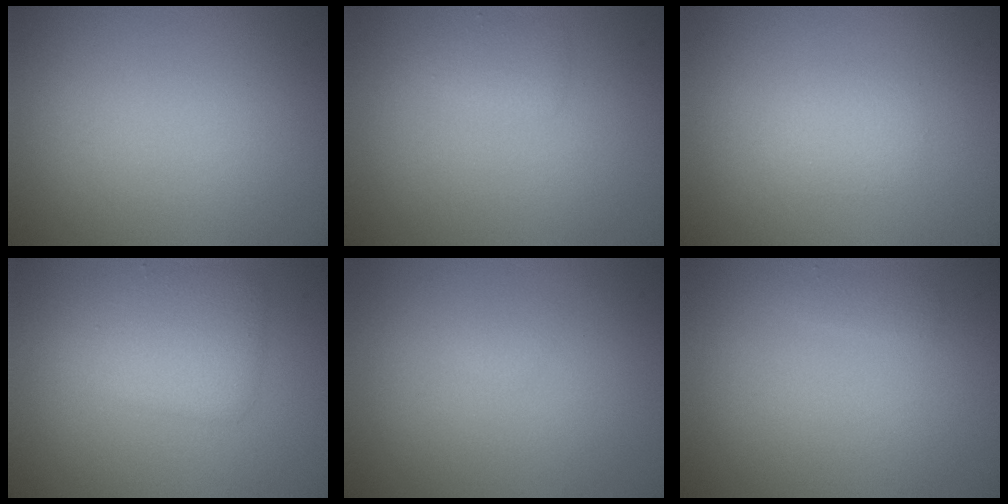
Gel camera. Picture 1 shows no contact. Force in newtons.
{"total": 1.2, "press": 1.2, "slide": 0.1}
{"total": 1.2, "press": 1.2, "slide": 0.0}
{"total": 3.7, "press": 3.7, "slide": 0.1}
{"total": 0.6, "press": 0.6, "slide": 0.1}
{"total": 0.7, "press": 0.7, "slide": 0.1}